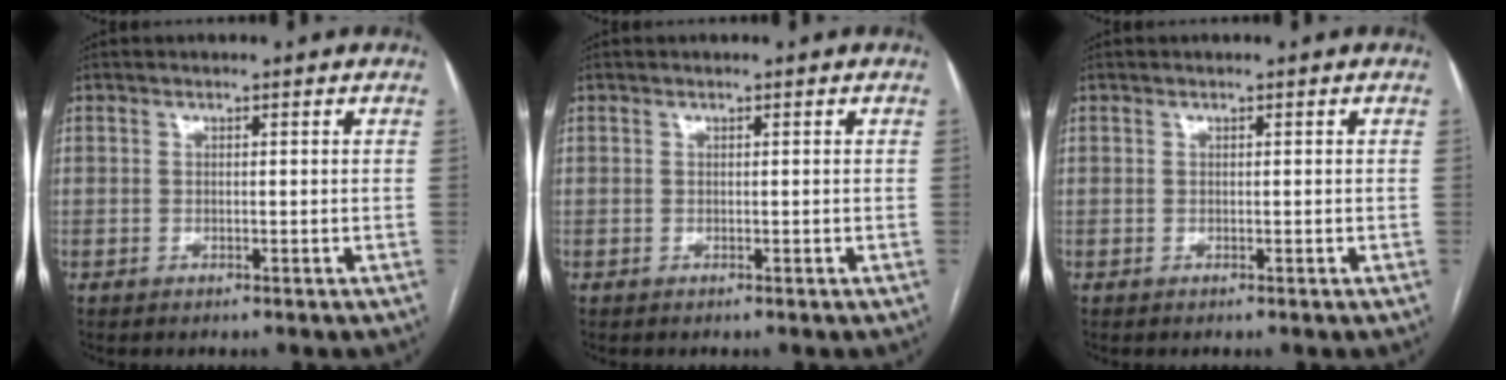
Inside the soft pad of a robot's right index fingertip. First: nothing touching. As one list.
[{"total": 0.0}, {"total": 0.0}]